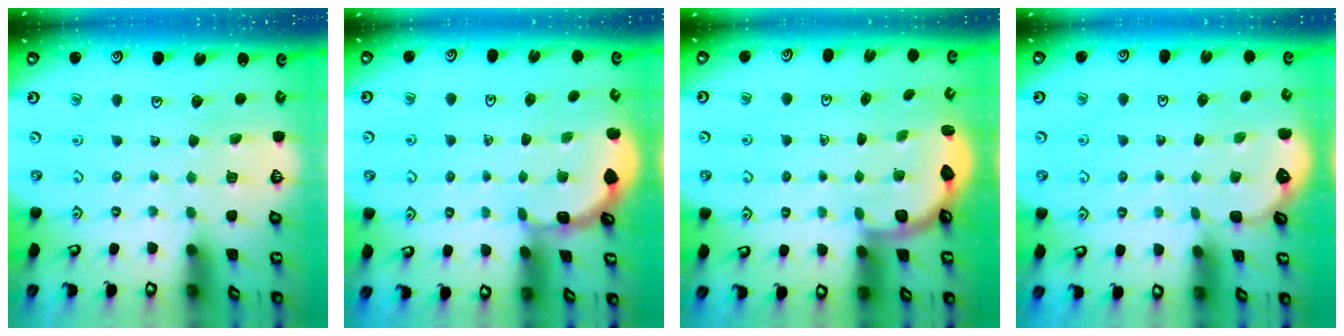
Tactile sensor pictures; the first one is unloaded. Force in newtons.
{"total": 2.1, "press": 2.1, "slide": 0.1}
{"total": 3.4, "press": 2.9, "slide": 1.8}
{"total": 1.6, "press": 0.9, "slide": 1.3}